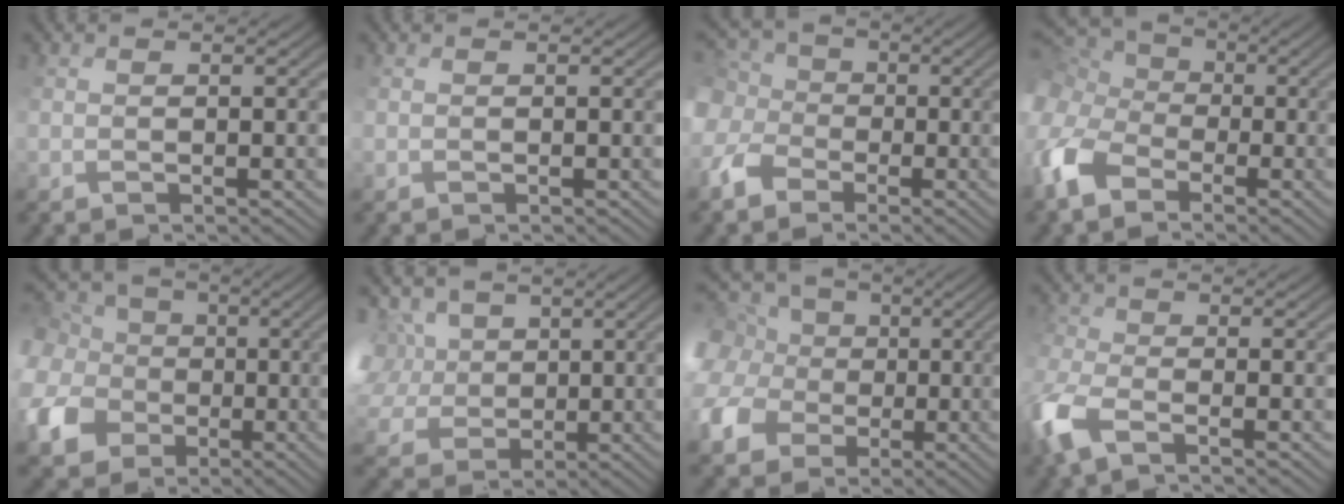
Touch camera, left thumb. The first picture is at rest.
{"total": 0.0}
{"total": 7.6, "force": [-2.1, 6.2, 3.8], "torque": [-0.120, -0.009, -0.045]}
{"total": 11.8, "force": [-3.5, 8.5, 7.3], "torque": [-0.220, -0.035, -0.042]}
{"total": 12.3, "force": [0.6, 11.0, 5.5], "torque": [-0.199, 0.000, 0.003]}
{"total": 10.0, "force": [4.6, 7.4, 4.7], "torque": [-0.144, 0.030, 0.077]}
{"total": 11.2, "force": [2.3, 9.5, 5.5], "torque": [-0.195, 0.023, 0.043]}
{"total": 6.3, "force": [-2.2, 2.9, 5.2], "torque": [-0.147, -0.008, -0.053]}